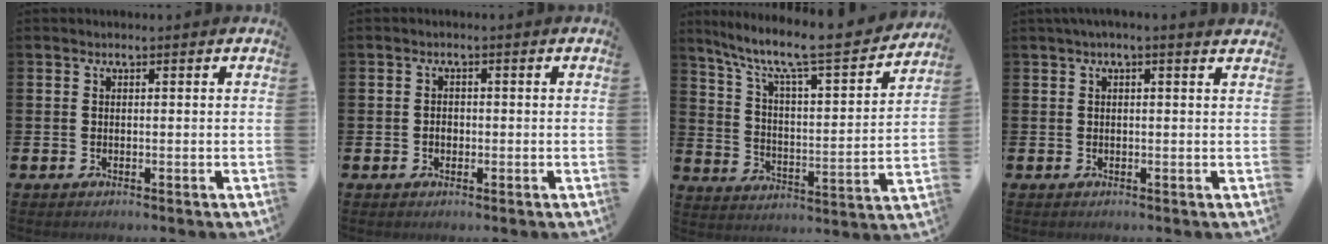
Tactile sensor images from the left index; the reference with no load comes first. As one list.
[{"total": 1.3, "force": [-0.3, 1.0, 0.9], "torque": [-0.013, 0.004, -0.009]}, {"total": 8.4, "force": [7.3, 1.0, 4.1], "torque": [-0.106, -0.064, 0.115]}, {"total": 1.0, "force": [0.5, -0.2, 0.8], "torque": [-0.010, -0.001, 0.007]}]